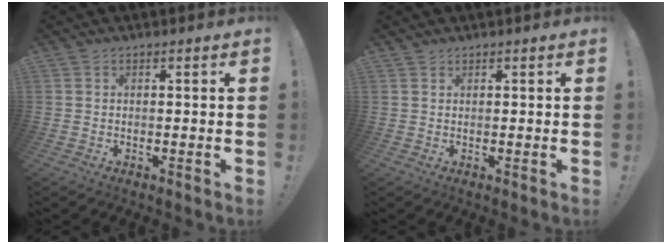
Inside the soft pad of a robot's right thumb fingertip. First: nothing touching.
{"total": 0.9, "force": [0.9, 0.1, 0.0], "torque": [0.007, -0.005, 0.016]}